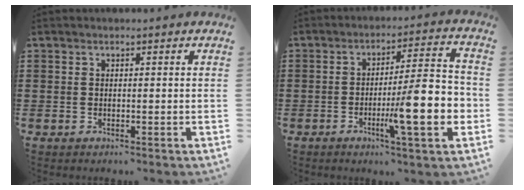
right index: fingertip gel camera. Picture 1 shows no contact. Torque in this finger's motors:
{"motor_torque": [2.14, 0.00, 0.40, 0.21]}